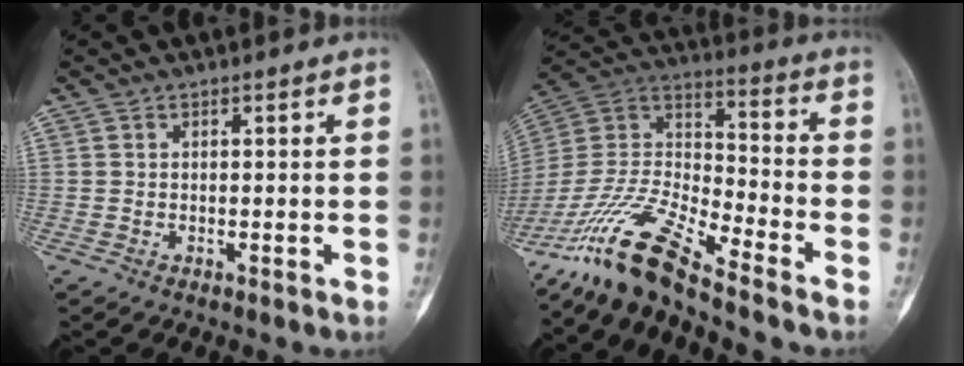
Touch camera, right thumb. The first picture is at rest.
{"total": 16.4, "force": [-13.4, 2.2, 9.2], "torque": [-0.192, 0.067, -0.262]}